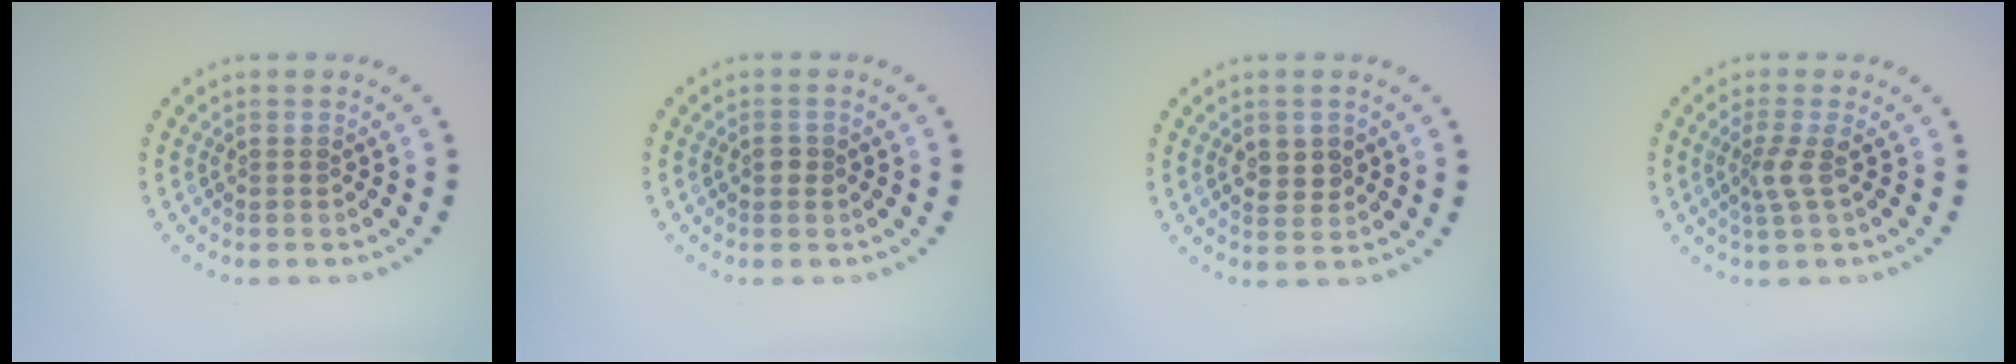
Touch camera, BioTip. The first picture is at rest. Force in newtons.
{"total": 0.9, "press": 0.8, "slide": 0.1}
{"total": 2.1, "press": 2.0, "slide": 0.5}
{"total": 1.9, "press": 1.4, "slide": 1.3}